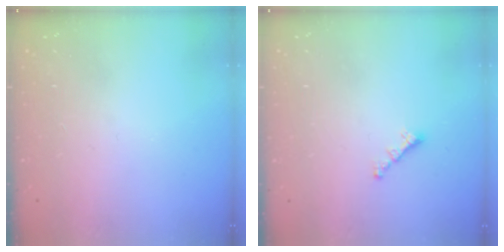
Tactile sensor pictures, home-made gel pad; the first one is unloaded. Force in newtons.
{"total": 1.6, "press": 1.5, "slide": 0.5}